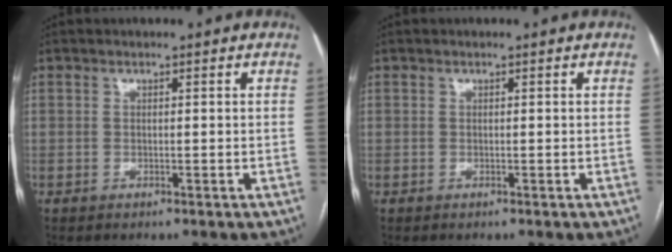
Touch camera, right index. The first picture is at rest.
{"total": 0.0}